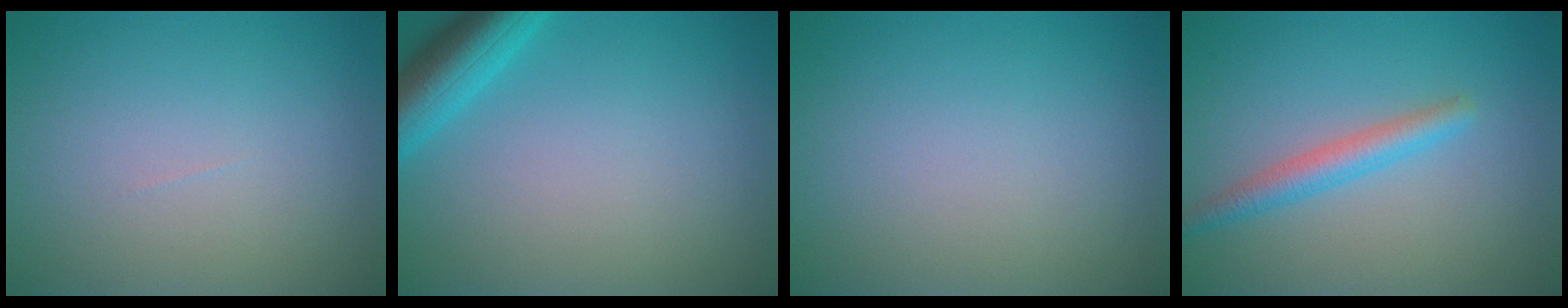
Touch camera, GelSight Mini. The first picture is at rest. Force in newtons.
{"total": 4.7, "press": 4.7, "slide": 0.3}
{"total": 0.0}
{"total": 2.5, "press": 2.5, "slide": 0.2}